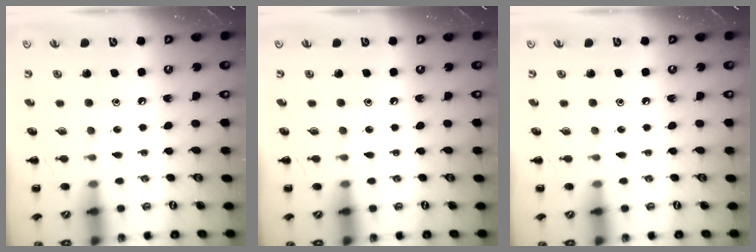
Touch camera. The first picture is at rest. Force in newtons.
{"total": 0.0}
{"total": 0.0}